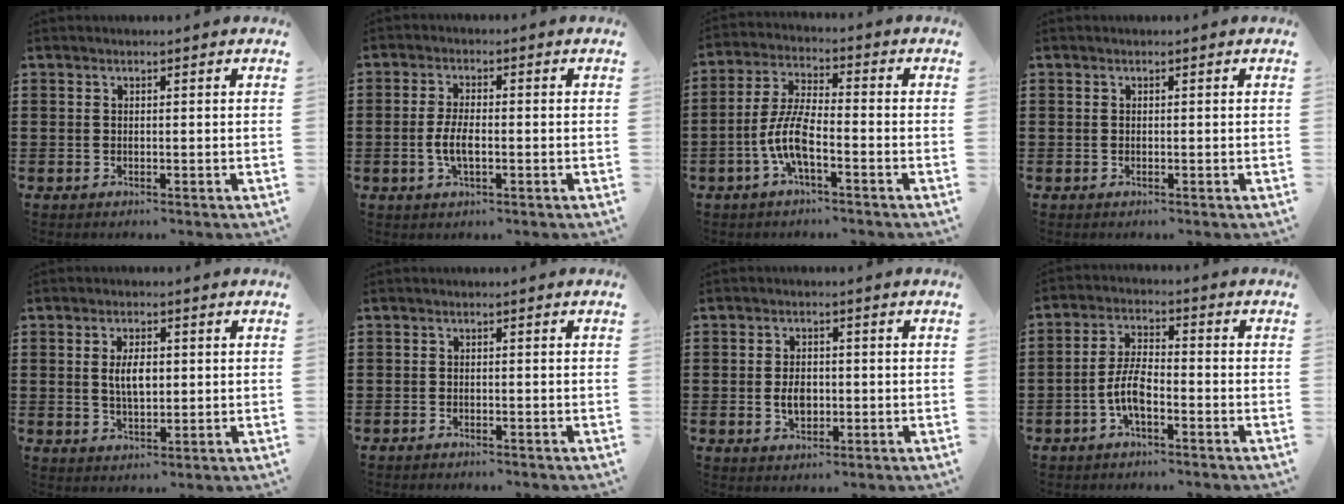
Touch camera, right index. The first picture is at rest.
{"total": 4.2, "force": [-0.9, 1.5, 3.9], "torque": [-0.089, -0.004, -0.023]}
{"total": 7.3, "force": [-2.9, 2.0, 6.4], "torque": [-0.156, -0.013, -0.062]}
{"total": 0.0}
{"total": 4.4, "force": [0.3, 1.9, 3.9], "torque": [-0.071, 0.001, 0.001]}
{"total": 0.8, "force": [-0.8, 0.2, 0.1], "torque": [-0.003, 0.002, -0.017]}
{"total": 3.5, "force": [-0.5, 2.3, 2.5], "torque": [-0.044, 0.002, -0.013]}
{"total": 5.8, "force": [-2.4, 2.0, 4.9], "torque": [-0.120, -0.002, -0.054]}